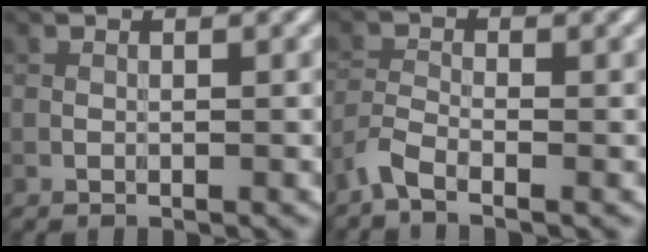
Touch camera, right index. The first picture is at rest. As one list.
[{"total": 2.3, "force": [-1.8, 0.5, 1.4], "torque": [-0.032, -0.002, -0.047]}]